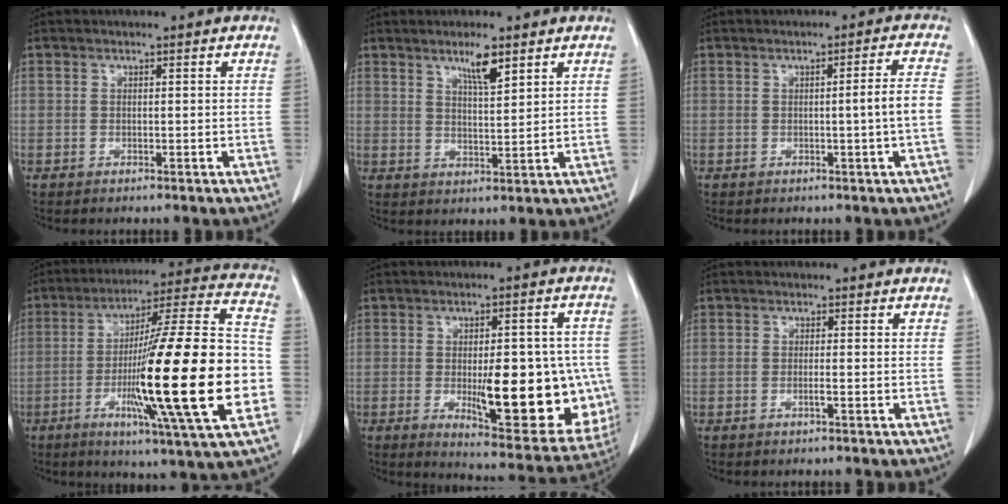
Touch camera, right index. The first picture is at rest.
{"total": 4.5, "force": [3.0, 0.4, 3.3], "torque": [-0.060, -0.005, 0.054]}
{"total": 3.8, "force": [-0.7, -1.0, 3.6], "torque": [-0.052, -0.001, -0.010]}
{"total": 27.2, "force": [-5.9, 0.7, 26.6], "torque": [-0.397, -0.014, -0.106]}
{"total": 18.7, "force": [-3.0, 5.8, 17.5], "torque": [-0.175, 0.001, -0.015]}
{"total": 1.1, "force": [-0.5, -0.2, 0.9], "torque": [-0.019, -0.001, -0.009]}